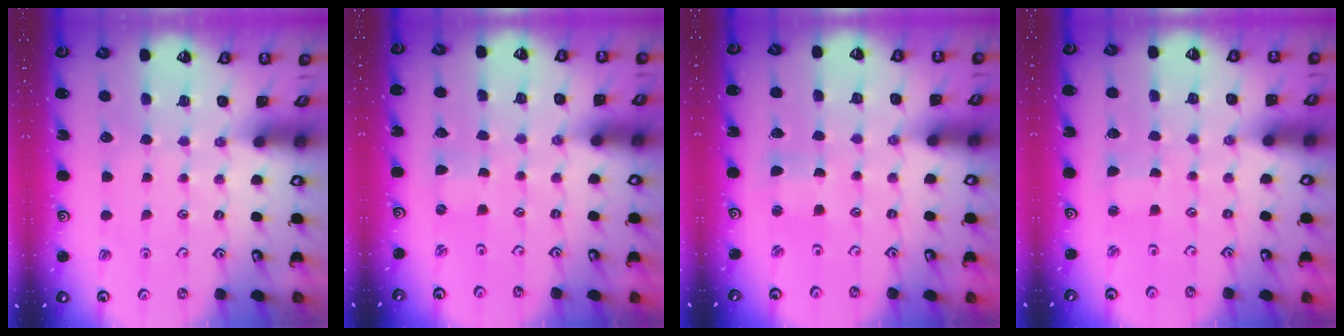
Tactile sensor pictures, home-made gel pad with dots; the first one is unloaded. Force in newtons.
{"total": 0.0}
{"total": 0.8, "press": 0.8, "slide": 0.2}
{"total": 0.0}